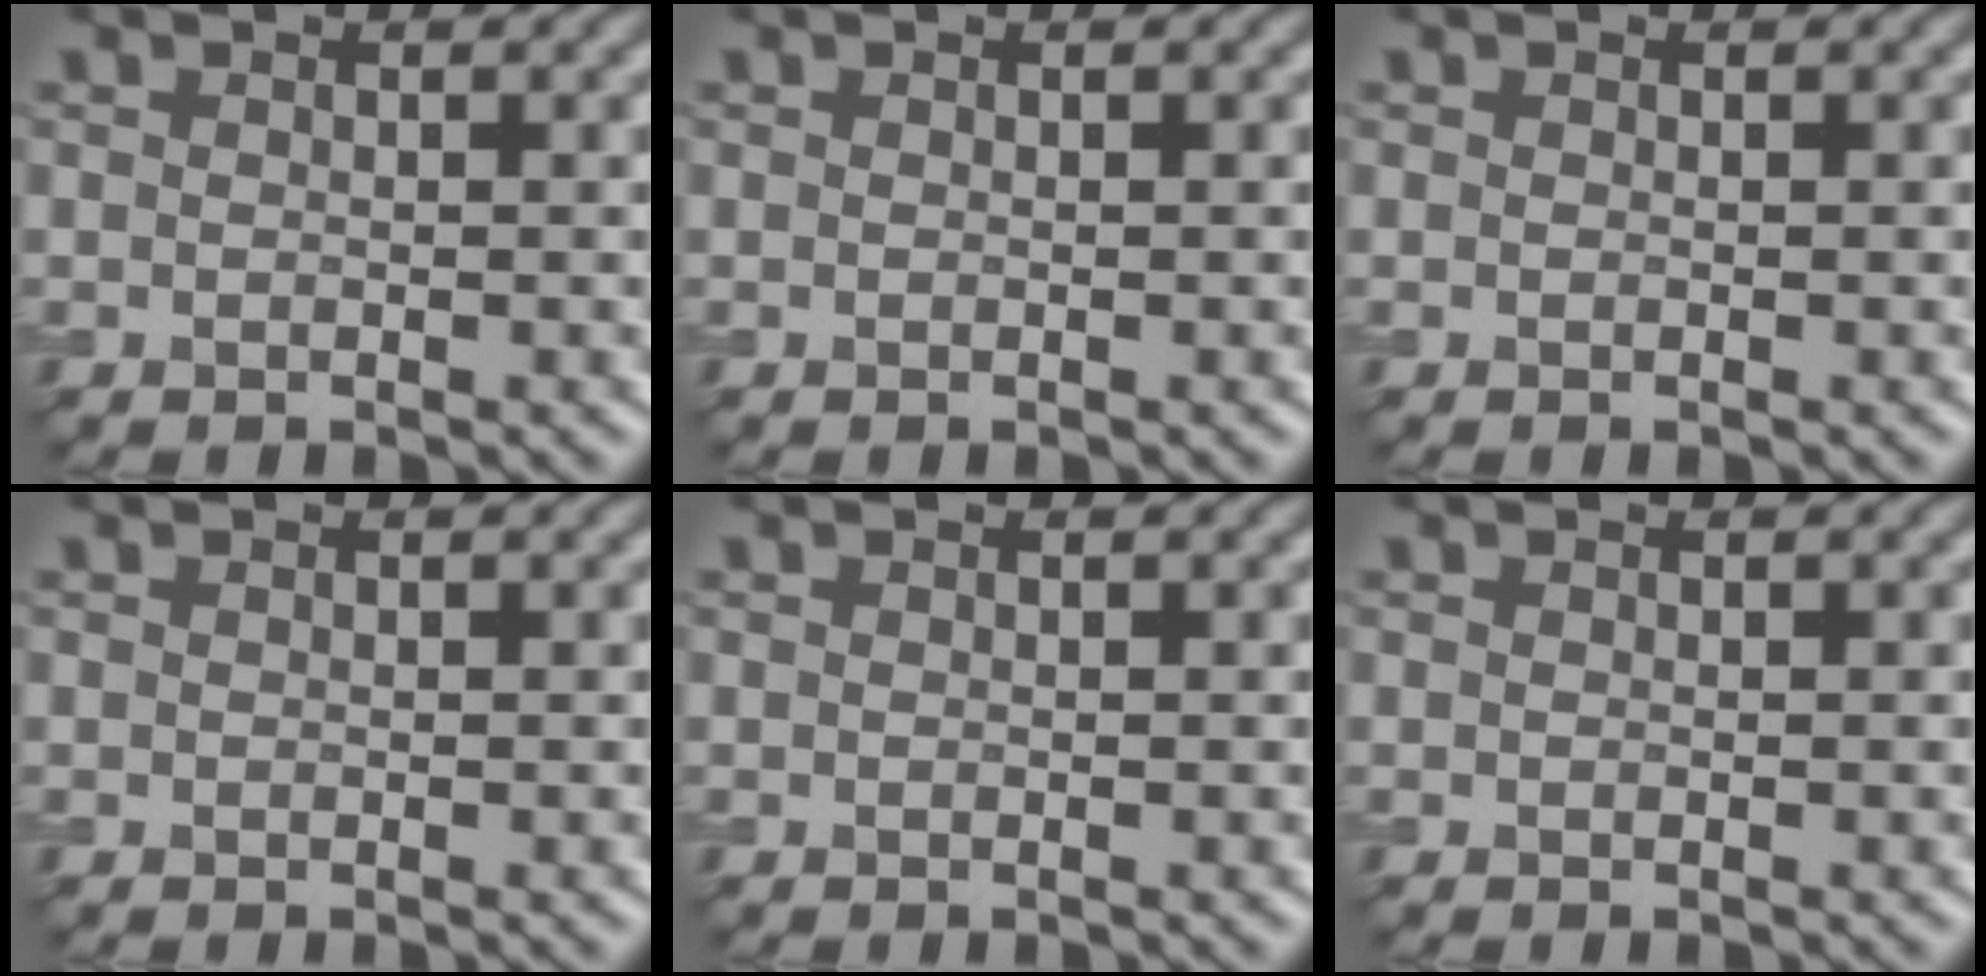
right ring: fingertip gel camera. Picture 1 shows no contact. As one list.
[{"total": 0.0}, {"total": 0.0}, {"total": 0.0}, {"total": 0.0}, {"total": 0.0}]